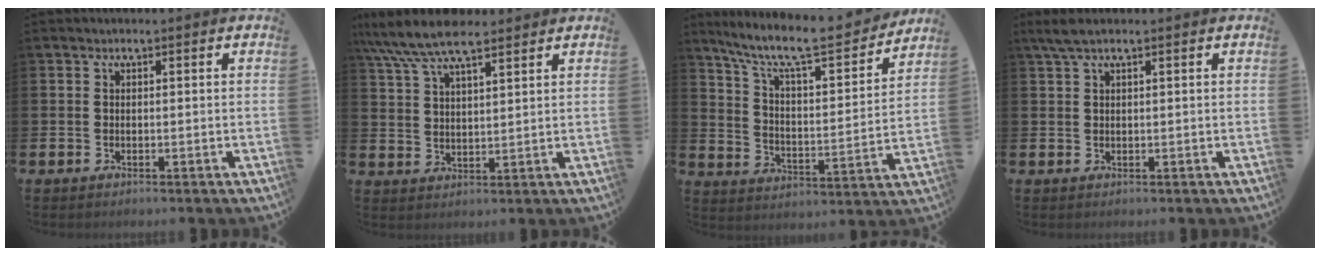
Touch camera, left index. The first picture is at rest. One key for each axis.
{"total": 8.0, "fx": 7.0, "fy": 2.1, "fz": 3.4, "tx": -0.086, "ty": -0.021, "tz": 0.126}
{"total": 10.3, "fx": 8.8, "fy": 2.1, "fz": 4.8, "tx": -0.117, "ty": -0.060, "tz": 0.144}
{"total": 3.3, "fx": 2.3, "fy": 0.6, "fz": 2.3, "tx": -0.054, "ty": 0.003, "tz": 0.042}